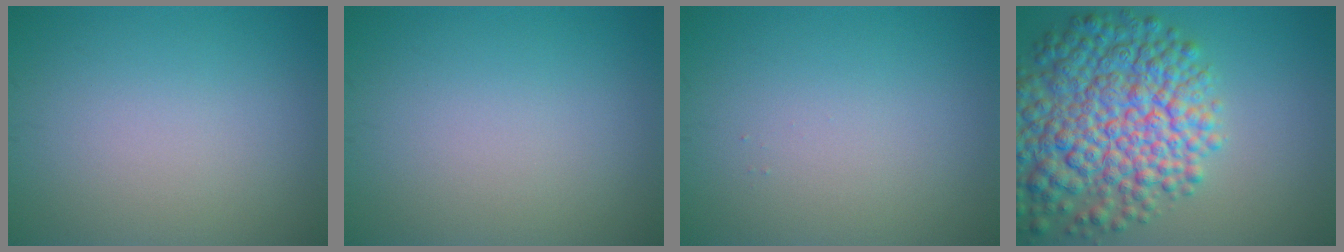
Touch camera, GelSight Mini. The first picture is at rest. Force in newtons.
{"total": 0.0}
{"total": 0.0}
{"total": 10.9, "press": 10.9, "slide": 0.4}